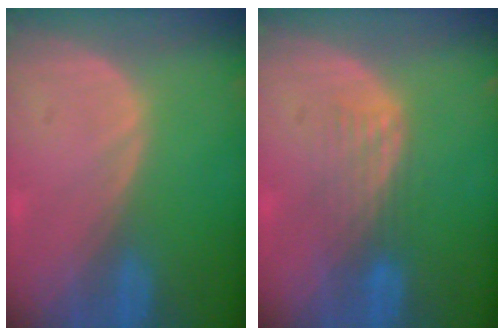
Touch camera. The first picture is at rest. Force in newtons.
{"total": 4.3, "press": 3.6, "slide": 2.4}